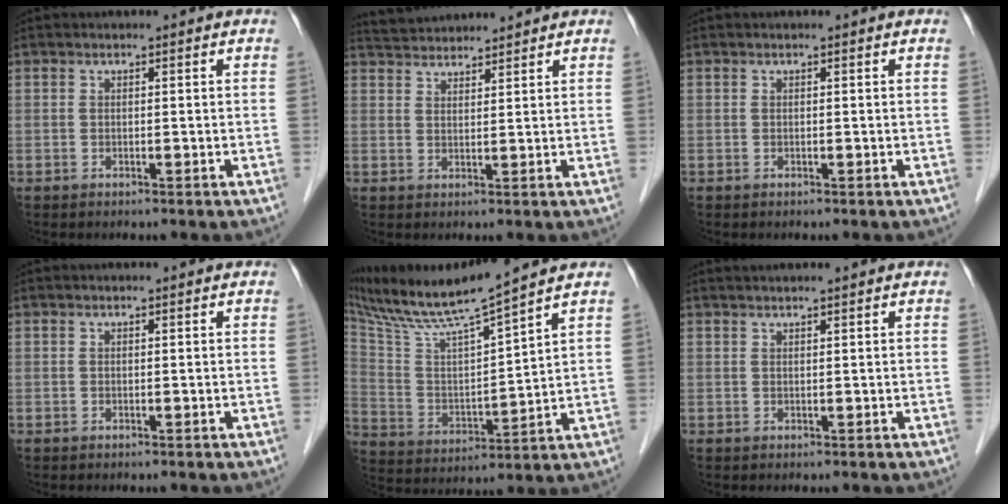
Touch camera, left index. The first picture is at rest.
{"total": 5.4, "force": [5.3, 0.5, 0.8], "torque": [-0.020, 0.034, 0.092]}
{"total": 0.0}
{"total": 0.0}
{"total": 15.4, "force": [13.4, -1.3, 7.5], "torque": [-0.147, -0.001, 0.244]}
{"total": 2.5, "force": [2.1, -0.4, 1.3], "torque": [-0.013, 0.021, 0.038]}